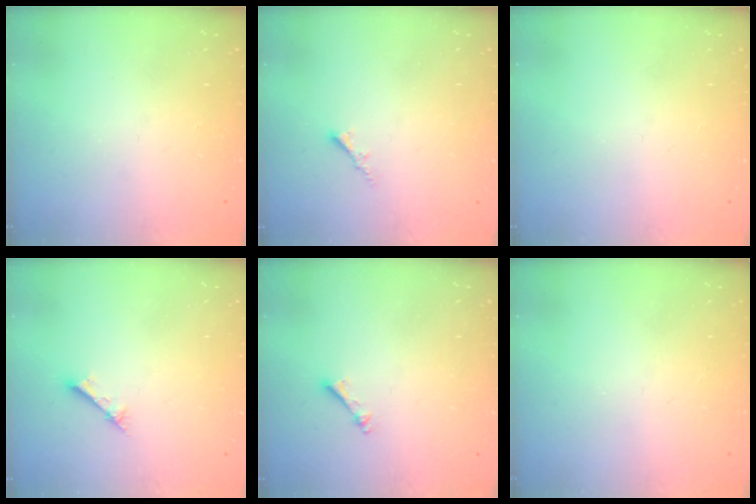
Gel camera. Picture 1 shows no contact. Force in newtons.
{"total": 1.8, "press": 1.7, "slide": 0.5}
{"total": 0.0}
{"total": 1.6, "press": 1.6, "slide": 0.2}
{"total": 2.4, "press": 2.3, "slide": 0.4}
{"total": 0.0}